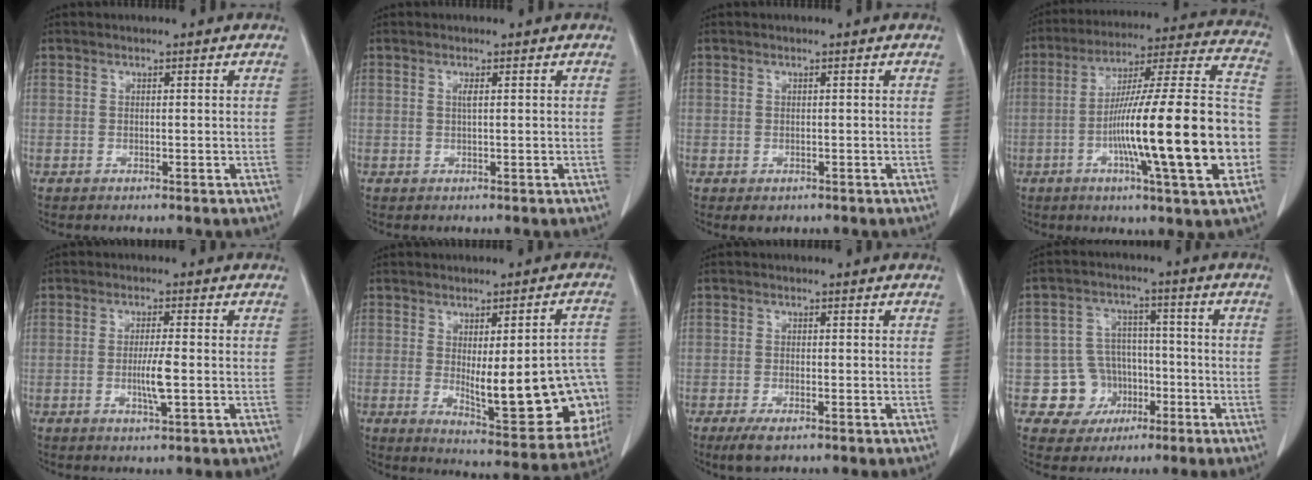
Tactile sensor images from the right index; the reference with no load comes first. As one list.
[{"total": 0.8, "force": [0.2, 0.0, 0.8], "torque": [-0.018, 0.001, 0.004]}, {"total": 1.3, "force": [-0.6, 1.1, 0.5], "torque": [-0.005, 0.002, -0.002]}, {"total": 25.1, "force": [-5.9, 0.9, 24.3], "torque": [-0.333, 0.002, -0.101]}, {"total": 4.0, "force": [-0.7, 0.1, 4.0], "torque": [-0.075, -0.005, -0.012]}, {"total": 19.8, "force": [-2.8, 5.5, 18.8], "torque": [-0.165, 0.010, -0.008]}, {"total": 3.0, "force": [-1.8, 0.8, 2.2], "torque": [-0.045, -0.005, -0.028]}, {"total": 7.6, "force": [-2.5, 7.1, 0.7], "torque": [0.003, 0.019, -0.029]}]